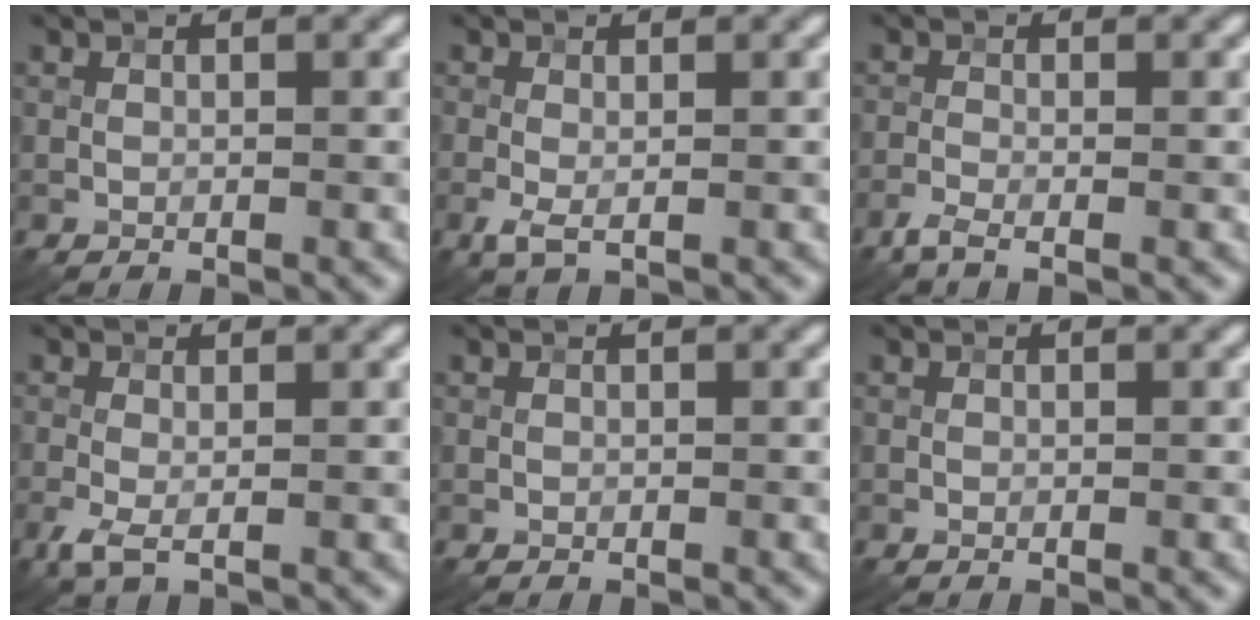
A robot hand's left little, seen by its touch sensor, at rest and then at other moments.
{"total": 1.8, "force": [-0.5, 0.5, 1.6], "torque": [-0.040, -0.004, -0.011]}
{"total": 1.9, "force": [-1.4, 0.3, 1.2], "torque": [-0.031, -0.006, -0.037]}
{"total": 2.2, "force": [-0.8, 0.6, 1.9], "torque": [-0.052, -0.005, -0.019]}
{"total": 0.0}
{"total": 0.0}